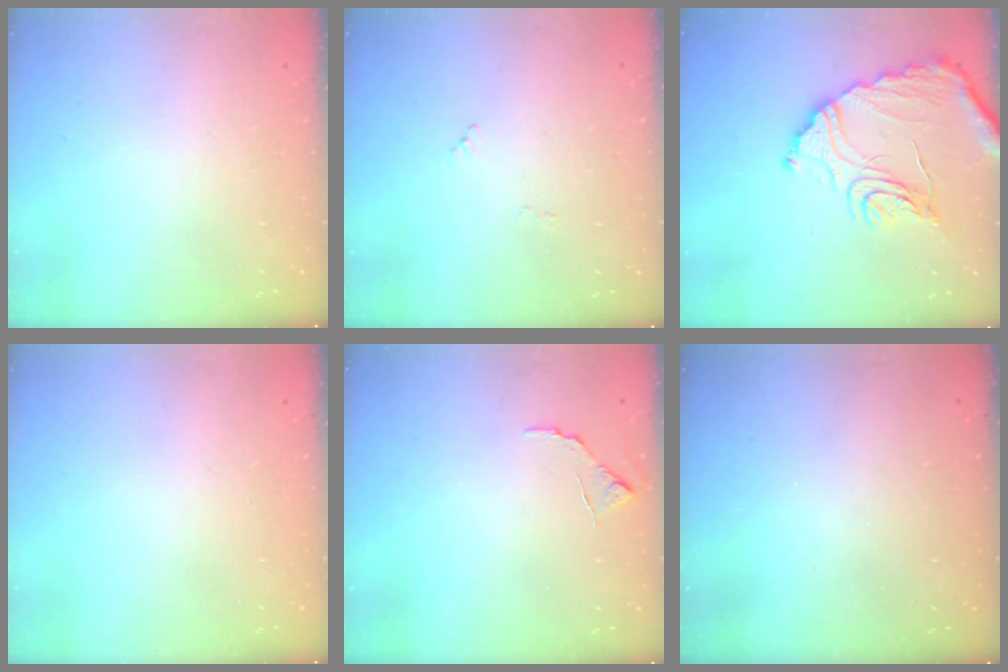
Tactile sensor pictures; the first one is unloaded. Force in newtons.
{"total": 5.5, "press": 5.5, "slide": 0.3}
{"total": 15.1, "press": 15.0, "slide": 1.7}
{"total": 0.0}
{"total": 5.9, "press": 5.8, "slide": 0.6}
{"total": 3.1, "press": 3.1, "slide": 0.1}